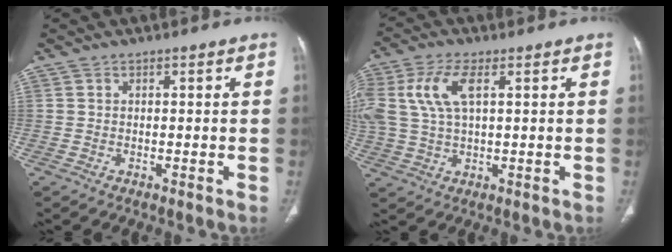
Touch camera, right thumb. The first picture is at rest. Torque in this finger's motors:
{"motor_torque": [0.22, 0.30, 1.64, 0.35, 0.27]}